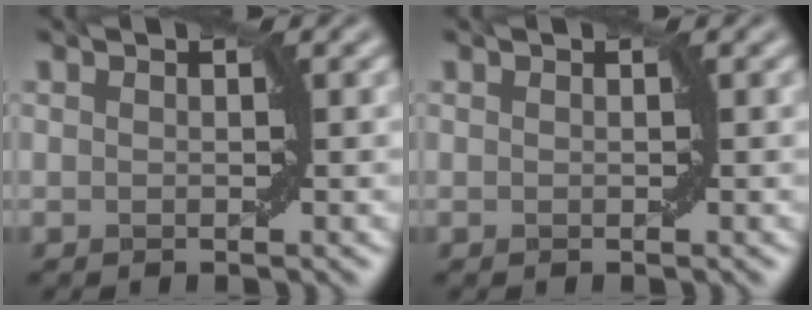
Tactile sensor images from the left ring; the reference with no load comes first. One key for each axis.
{"total": 0.0}